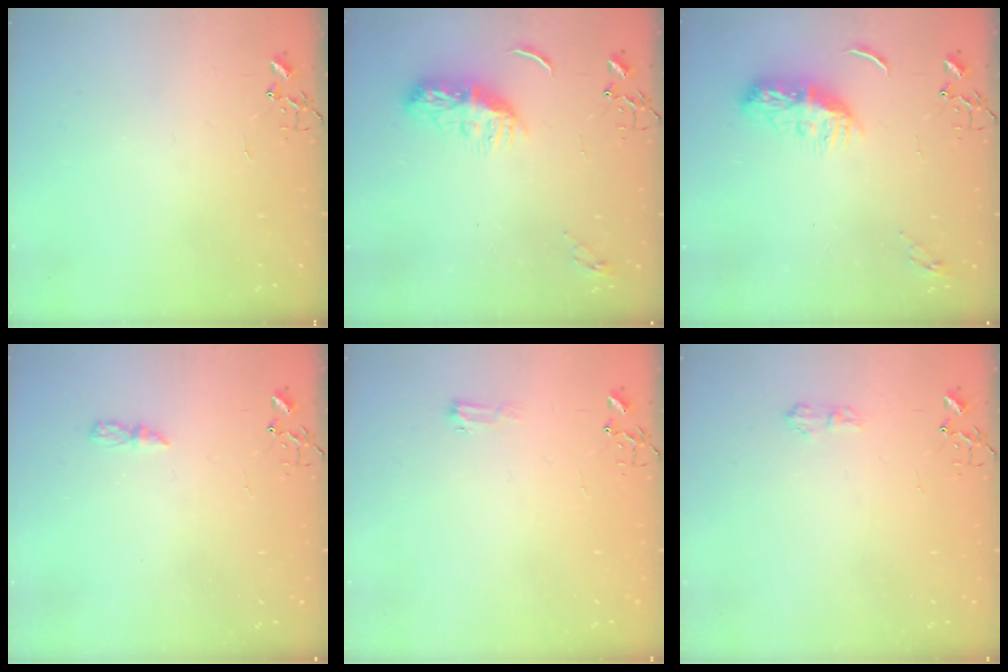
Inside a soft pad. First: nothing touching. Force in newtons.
{"total": 10.1, "press": 10.1, "slide": 0.1}
{"total": 10.1, "press": 10.1, "slide": 0.1}
{"total": 4.6, "press": 4.5, "slide": 0.6}
{"total": 5.1, "press": 5.1, "slide": 0.6}
{"total": 5.8, "press": 5.8, "slide": 0.8}